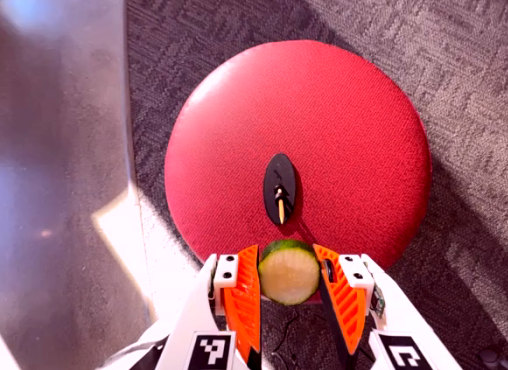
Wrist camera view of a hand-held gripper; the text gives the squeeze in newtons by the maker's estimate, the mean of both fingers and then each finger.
{"total": 13.1, "left": 13.1, "right": 13.2}